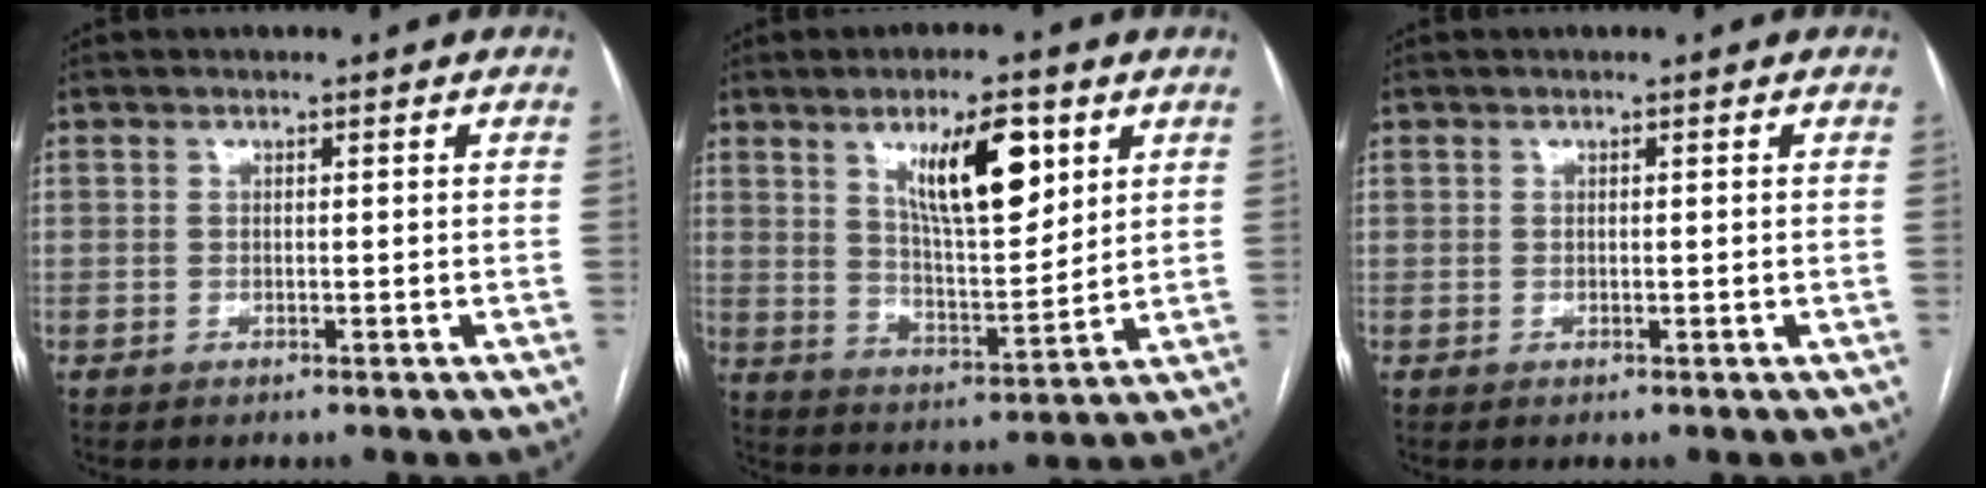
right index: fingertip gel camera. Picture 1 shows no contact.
{"total": 11.8, "force": [5.7, 3.2, 9.9], "torque": [-0.169, 0.000, 0.104]}
{"total": 0.0}